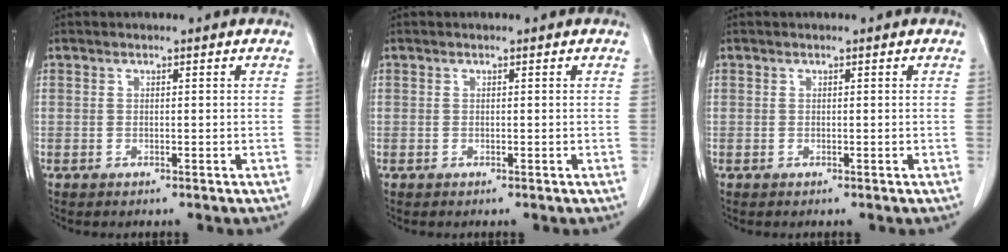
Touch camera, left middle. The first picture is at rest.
{"total": 0.0}
{"total": 0.0}